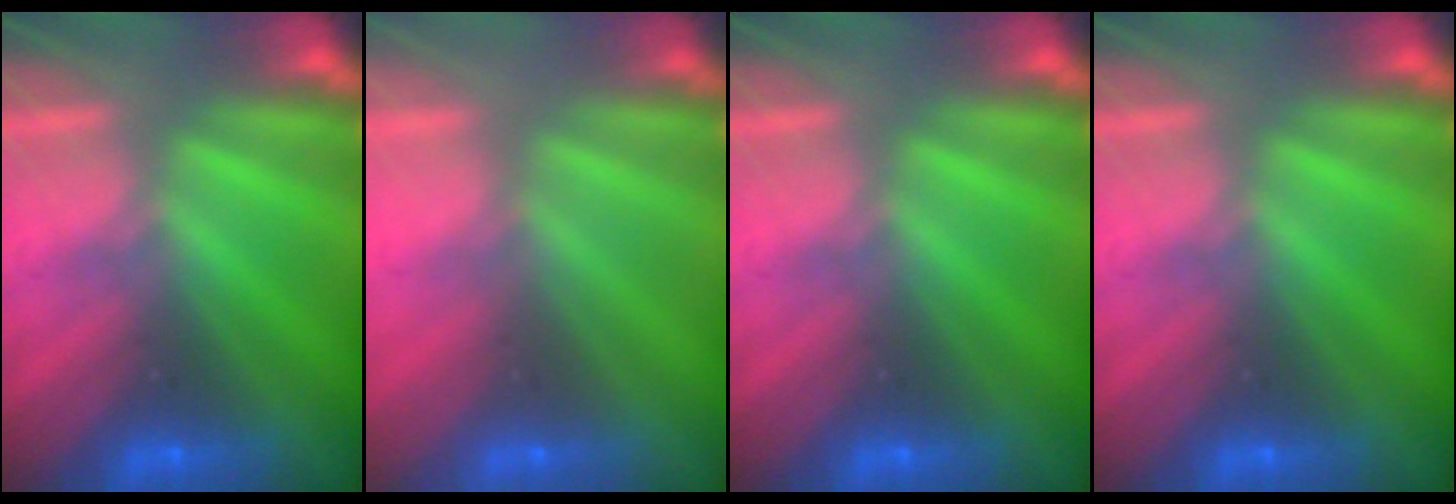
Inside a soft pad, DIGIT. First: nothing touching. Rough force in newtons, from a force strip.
{"total": 2.7}
{"total": 0.0}
{"total": 0.0}